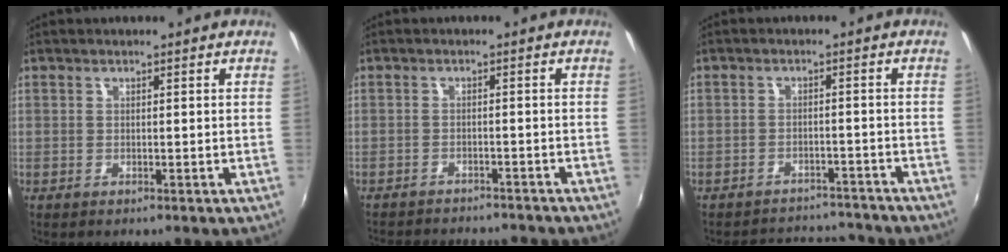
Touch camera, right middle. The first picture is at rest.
{"total": 11.1, "force": [-10.1, 2.7, 3.8], "torque": [-0.087, -0.015, -0.141]}
{"total": 10.0, "force": [-9.1, 3.9, 1.8], "torque": [-0.048, 0.028, -0.113]}